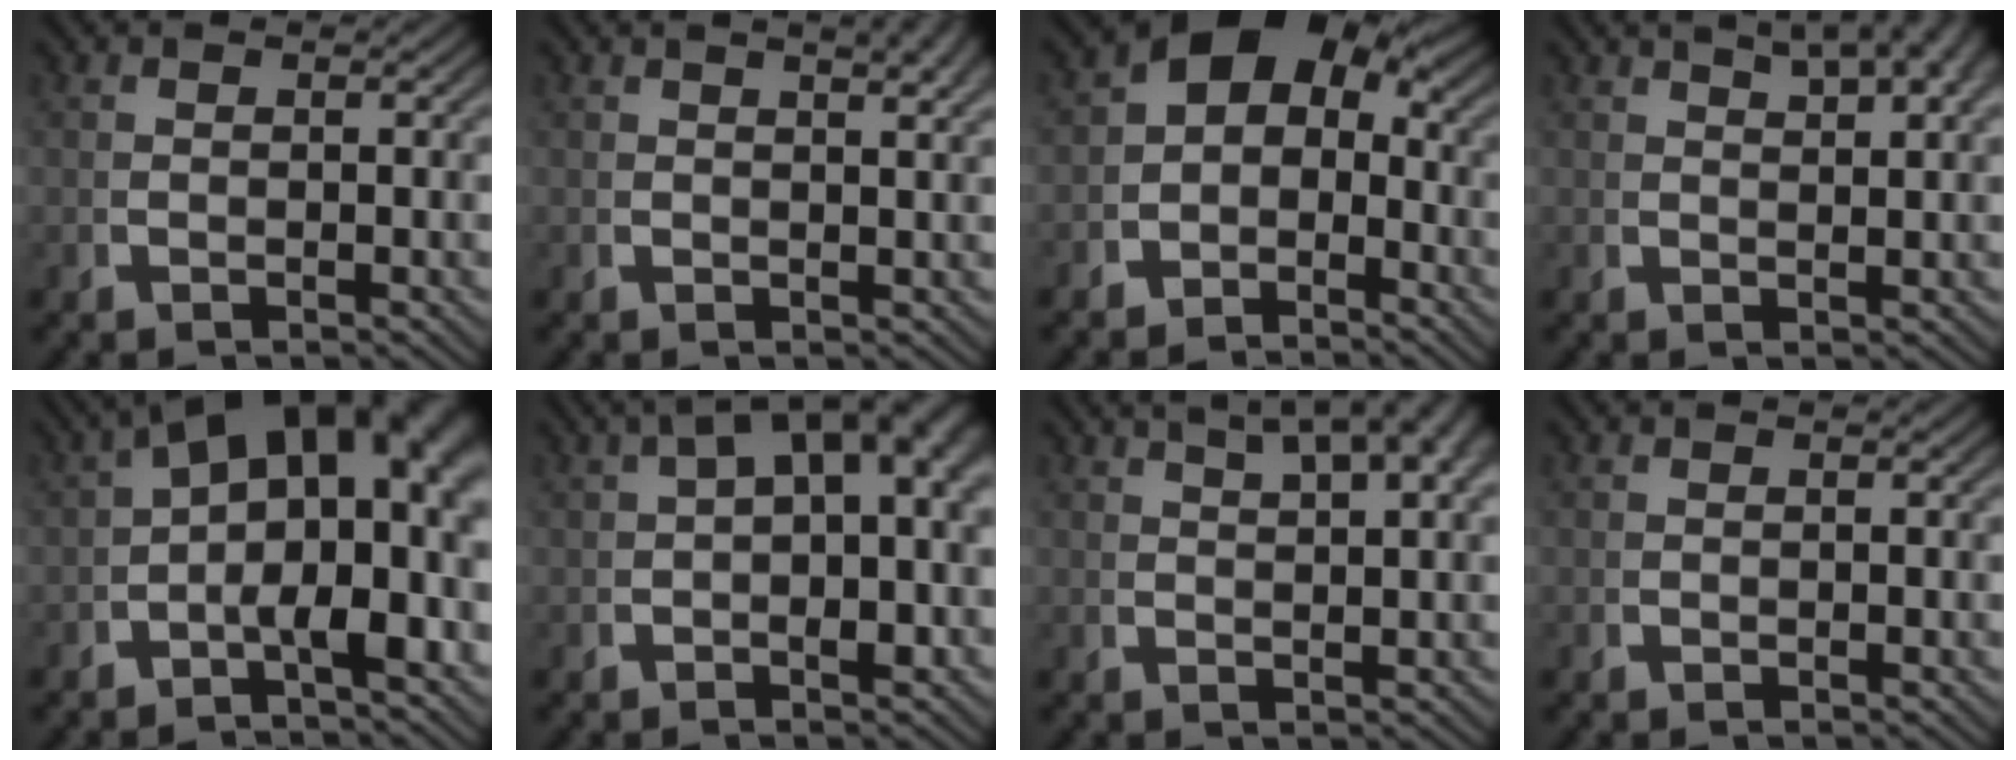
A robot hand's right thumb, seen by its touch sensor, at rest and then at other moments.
{"total": 3.1, "force": [1.8, 0.9, 2.4], "torque": [-0.023, 0.008, 0.027]}
{"total": 6.3, "force": [-0.2, 4.7, 4.2], "torque": [-0.065, -0.005, -0.007]}
{"total": 6.6, "force": [3.9, 2.7, 4.5], "torque": [-0.036, 0.026, 0.053]}
{"total": 12.9, "force": [0.8, 7.2, 10.7], "torque": [-0.140, -0.015, 0.011]}
{"total": 7.5, "force": [2.2, 3.5, 6.3], "torque": [-0.079, 0.011, 0.032]}
{"total": 7.6, "force": [4.4, 3.1, 5.4], "torque": [-0.045, 0.035, 0.057]}
{"total": 0.0}